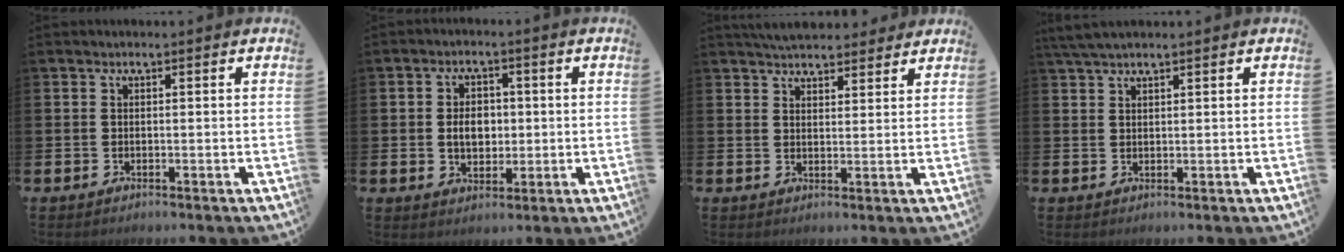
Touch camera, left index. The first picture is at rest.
{"total": 4.2, "force": [0.2, 3.1, 2.8], "torque": [-0.039, 0.004, -0.005]}
{"total": 4.9, "force": [4.7, 1.2, 0.5], "torque": [-0.006, -0.024, 0.086]}
{"total": 3.2, "force": [2.7, 0.7, 1.5], "torque": [-0.036, 0.001, 0.051]}